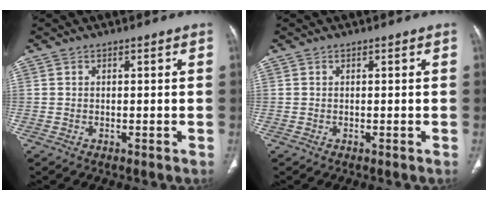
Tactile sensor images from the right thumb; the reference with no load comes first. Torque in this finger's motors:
{"motor_torque": [0.00, 0.00, 0.00, 0.00, 0.03]}